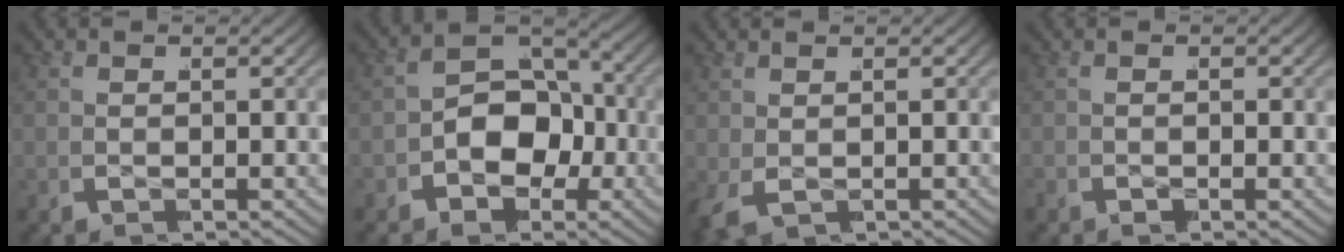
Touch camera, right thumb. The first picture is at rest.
{"total": 7.5, "force": [-2.0, 5.0, 5.2], "torque": [-0.094, -0.012, -0.032]}
{"total": 0.8, "force": [-0.2, 0.7, 0.4], "torque": [-0.011, -0.003, 0.001]}
{"total": 0.5, "force": [-0.5, 0.2, 0.2], "torque": [-0.005, -0.002, -0.009]}